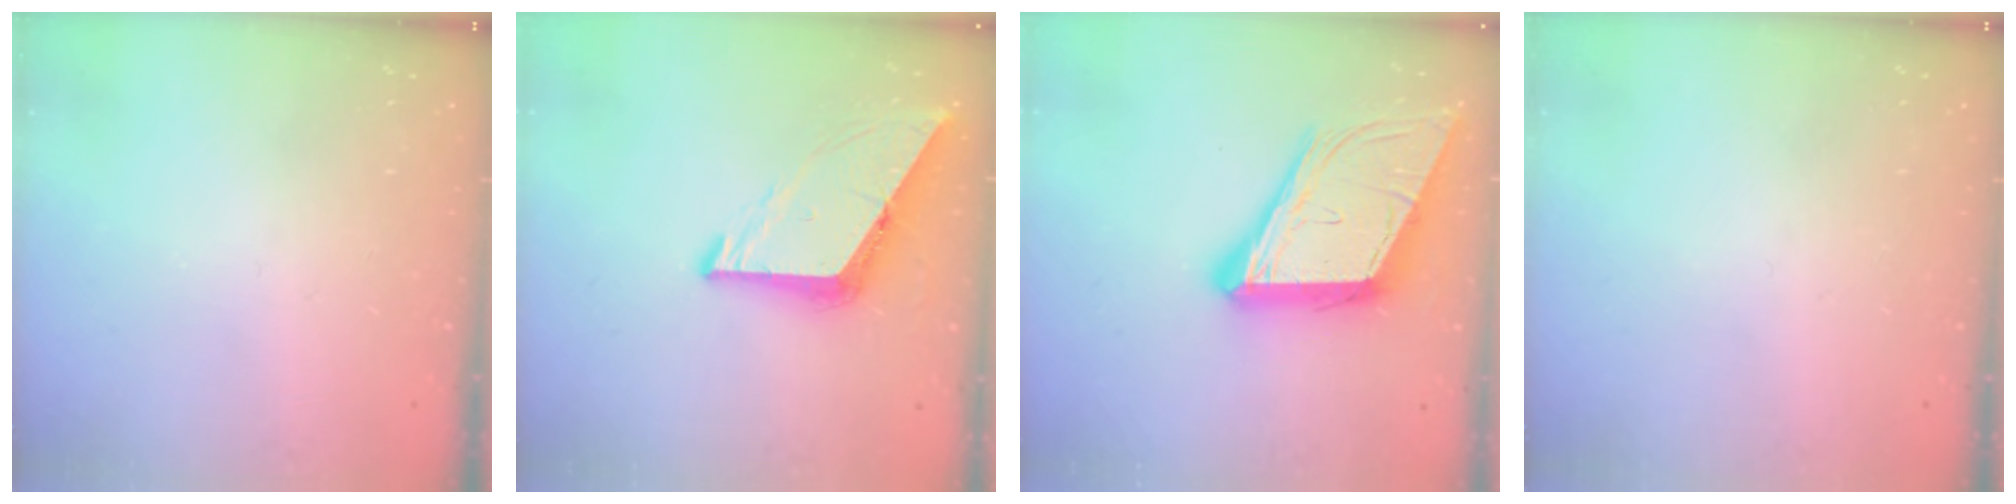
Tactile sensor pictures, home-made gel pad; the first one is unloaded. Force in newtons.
{"total": 7.8, "press": 7.8, "slide": 0.6}
{"total": 18.1, "press": 17.5, "slide": 4.3}
{"total": 0.0}